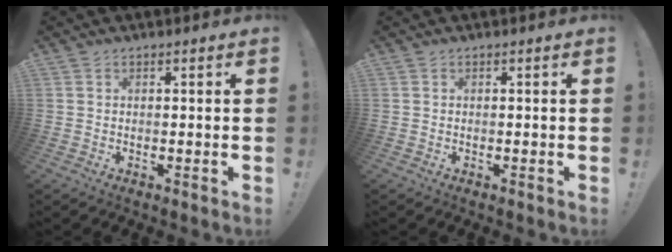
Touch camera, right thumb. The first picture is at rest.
{"total": 0.0}